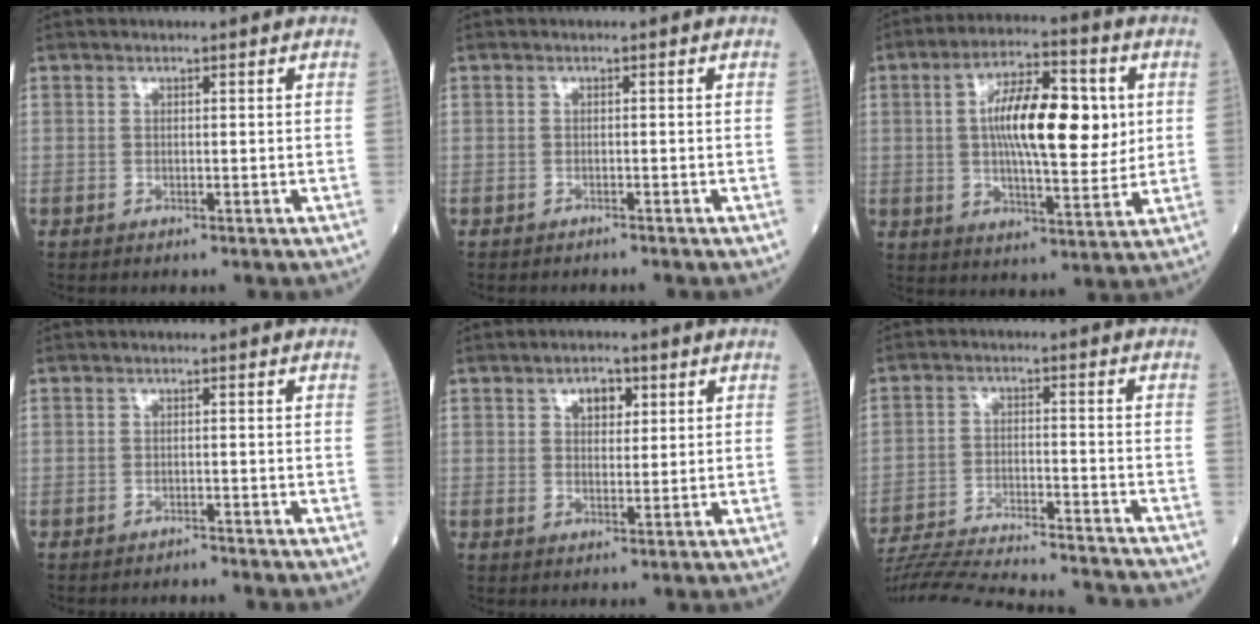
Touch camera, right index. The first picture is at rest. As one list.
[{"total": 1.8, "force": [-1.7, -0.2, 0.6], "torque": [-0.009, 0.002, -0.021]}, {"total": 14.4, "force": [2.3, 4.2, 13.5], "torque": [-0.230, 0.016, 0.033]}, {"total": 1.6, "force": [-1.6, -0.4, -0.3], "torque": [0.007, -0.004, -0.022]}, {"total": 3.5, "force": [1.5, 2.0, 2.4], "torque": [-0.035, 0.006, 0.024]}, {"total": 24.4, "force": [-22.9, 1.5, 8.1], "torque": [-0.138, -0.039, -0.324]}]